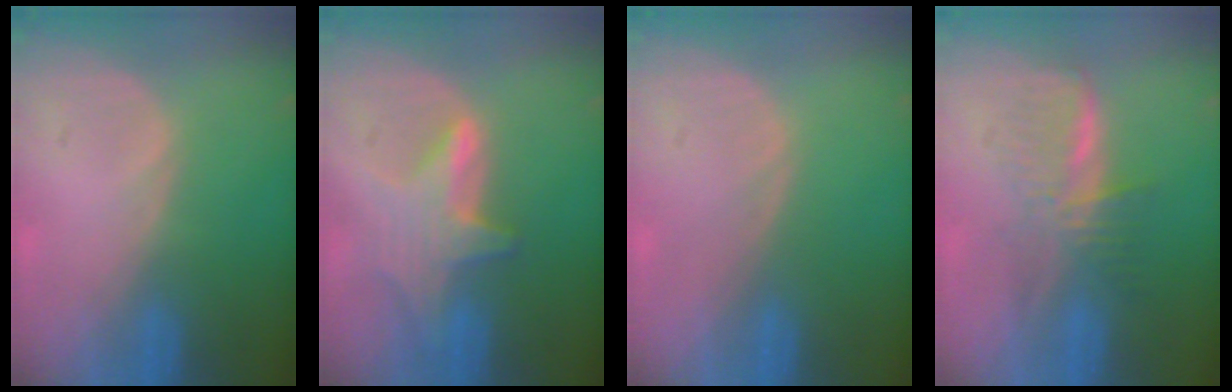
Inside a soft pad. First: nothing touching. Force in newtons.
{"total": 6.7, "press": 6.2, "slide": 2.3}
{"total": 0.0}
{"total": 5.9, "press": 5.7, "slide": 1.7}